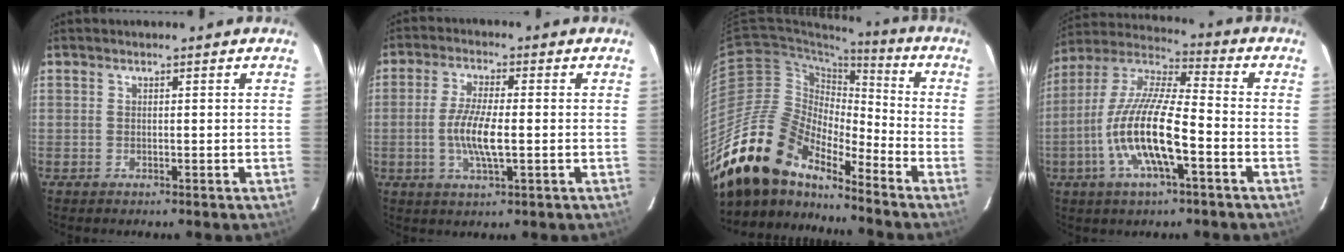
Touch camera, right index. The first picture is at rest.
{"total": 7.4, "force": [-1.2, 1.5, 7.2], "torque": [-0.143, -0.003, -0.025]}
{"total": 19.5, "force": [-16.6, 6.6, 7.8], "torque": [-0.148, -0.006, -0.313]}
{"total": 15.8, "force": [-5.3, 3.6, 14.4], "torque": [-0.288, -0.006, -0.109]}